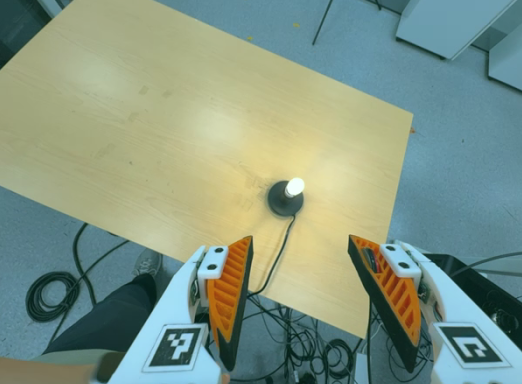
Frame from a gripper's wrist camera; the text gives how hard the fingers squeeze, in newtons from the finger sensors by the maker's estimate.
{"total": 0.0}